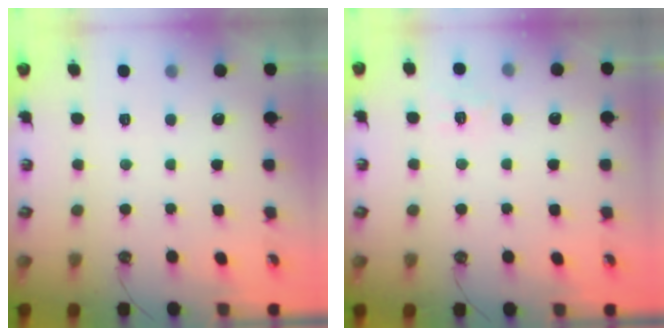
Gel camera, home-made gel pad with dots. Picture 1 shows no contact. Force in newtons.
{"total": 7.0, "press": 7.0, "slide": 0.5}